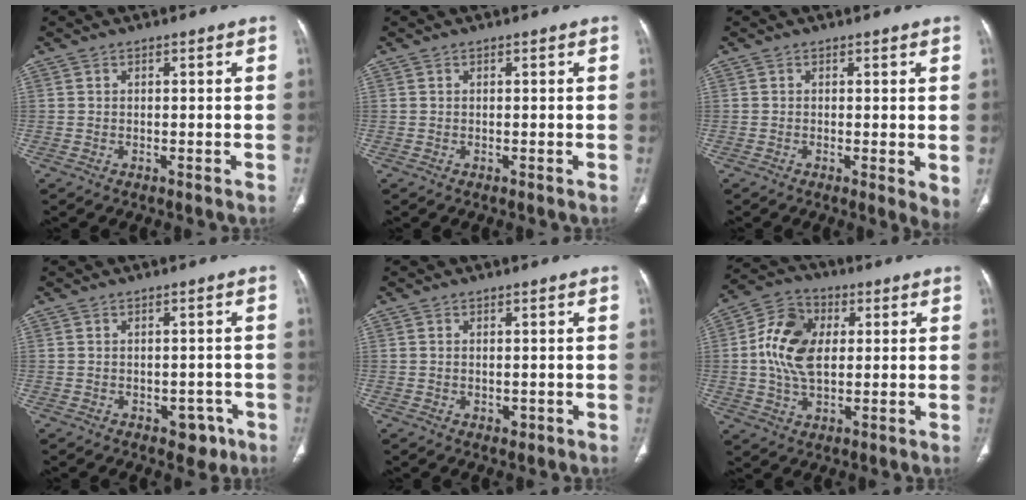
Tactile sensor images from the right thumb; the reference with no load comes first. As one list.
[{"total": 0.0}, {"total": 3.5, "force": [-0.2, 1.0, 3.3], "torque": [-0.044, -0.012, -0.008]}, {"total": 5.1, "force": [-2.5, 3.5, 2.8], "torque": [-0.003, 0.018, -0.025]}, {"total": 1.3, "force": [-0.2, 0.9, 0.8], "torque": [-0.009, -0.002, 0.001]}, {"total": 12.4, "force": [1.4, 8.3, 9.1], "torque": [-0.162, 0.009, 0.021]}]